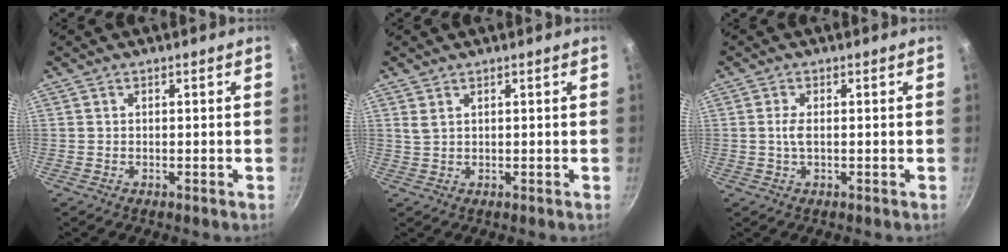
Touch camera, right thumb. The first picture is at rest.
{"total": 1.5, "force": [0.9, 0.6, 1.0], "torque": [-0.019, -0.002, 0.020]}
{"total": 2.0, "force": [0.0, 0.6, 1.9], "torque": [-0.046, 0.001, 0.000]}